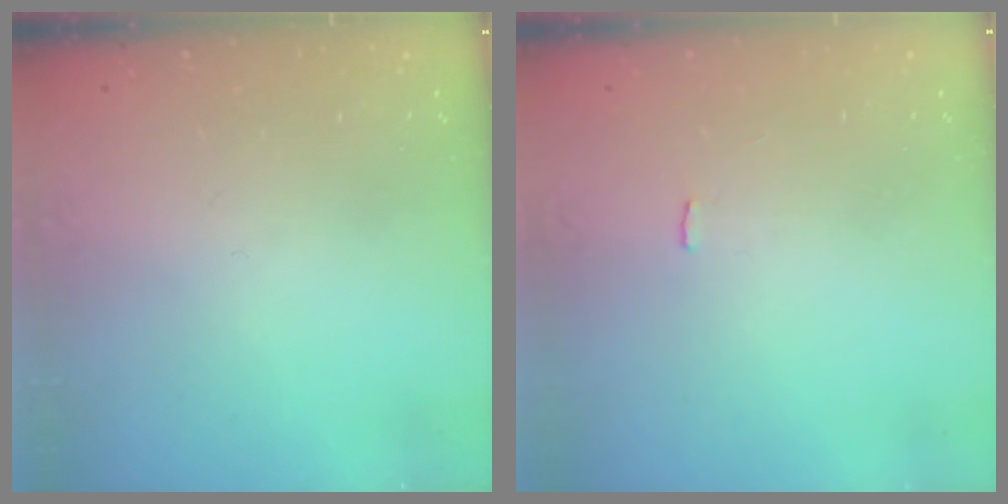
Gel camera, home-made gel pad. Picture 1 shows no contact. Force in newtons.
{"total": 1.5, "press": 1.4, "slide": 0.3}